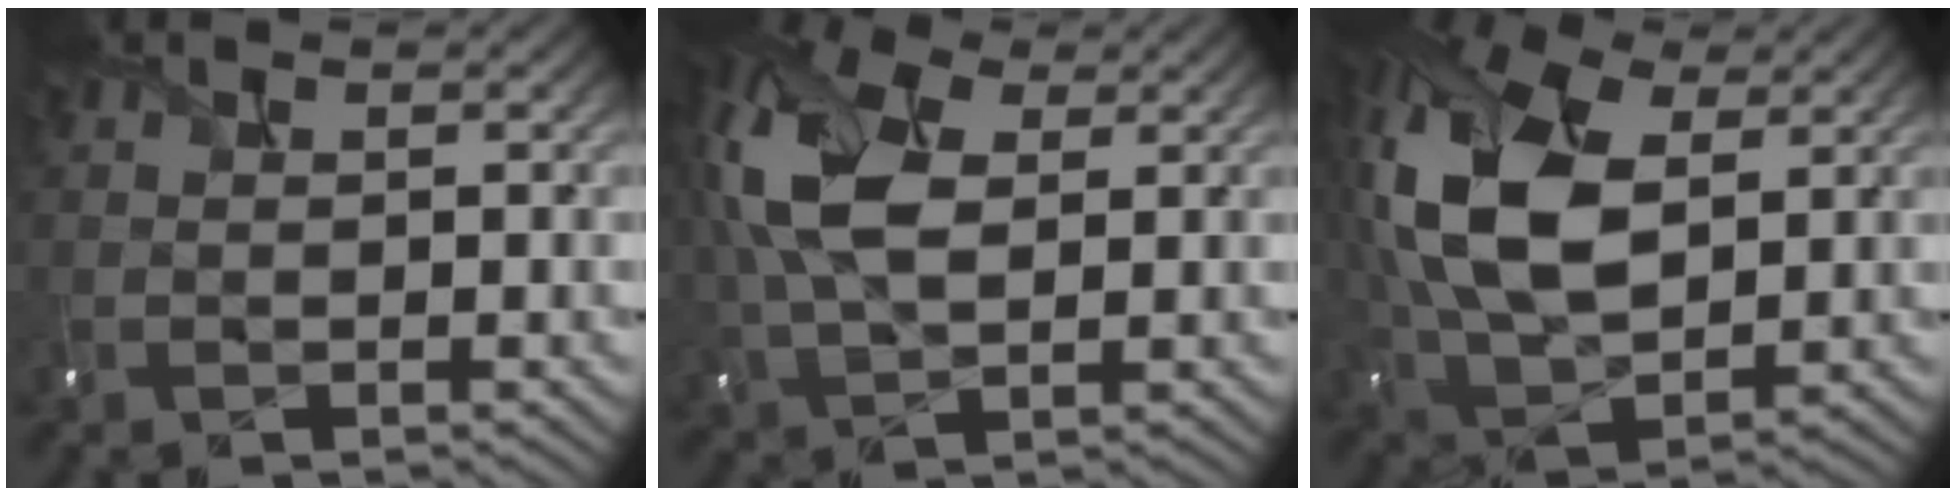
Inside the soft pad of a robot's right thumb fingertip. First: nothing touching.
{"total": 10.6, "force": [2.8, 6.2, 8.2], "torque": [-0.221, 0.017, 0.047]}
{"total": 14.2, "force": [3.4, 8.4, 11.0], "torque": [-0.276, 0.013, 0.064]}